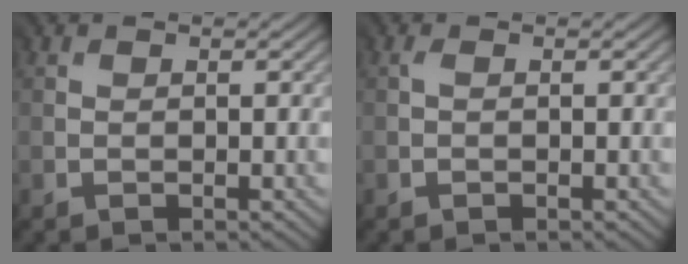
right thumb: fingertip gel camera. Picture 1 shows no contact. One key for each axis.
{"total": 0.6, "fx": -0.1, "fy": 0.0, "fz": 0.6, "tx": -0.017, "ty": 0.001, "tz": -0.001}